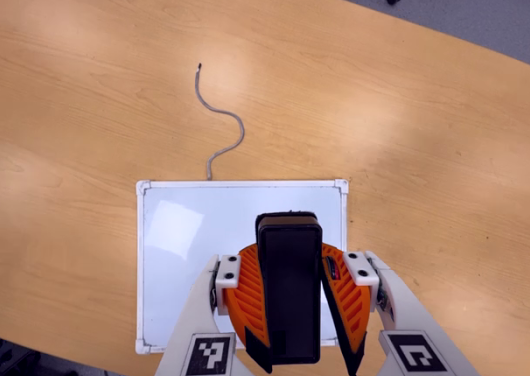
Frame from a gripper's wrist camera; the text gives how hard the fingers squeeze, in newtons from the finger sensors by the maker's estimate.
{"total": 10.2, "left": 9.6, "right": 10.9}